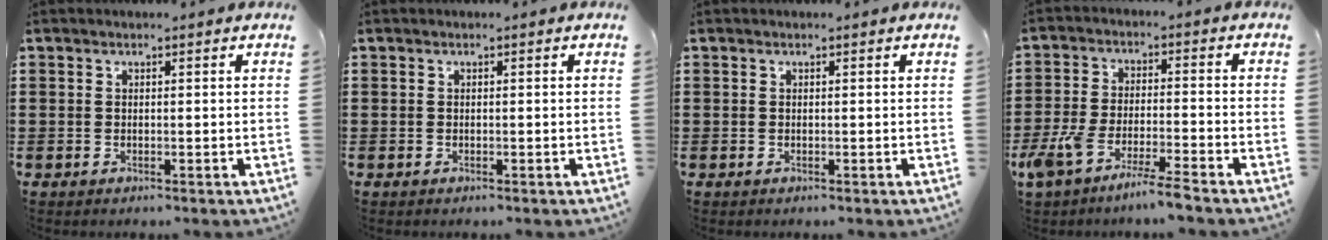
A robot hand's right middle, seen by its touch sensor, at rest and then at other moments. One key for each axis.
{"total": 0.0}
{"total": 0.0}
{"total": 6.5, "fx": -5.5, "fy": -0.1, "fz": 3.4, "tx": -0.090, "ty": -0.021, "tz": -0.108}